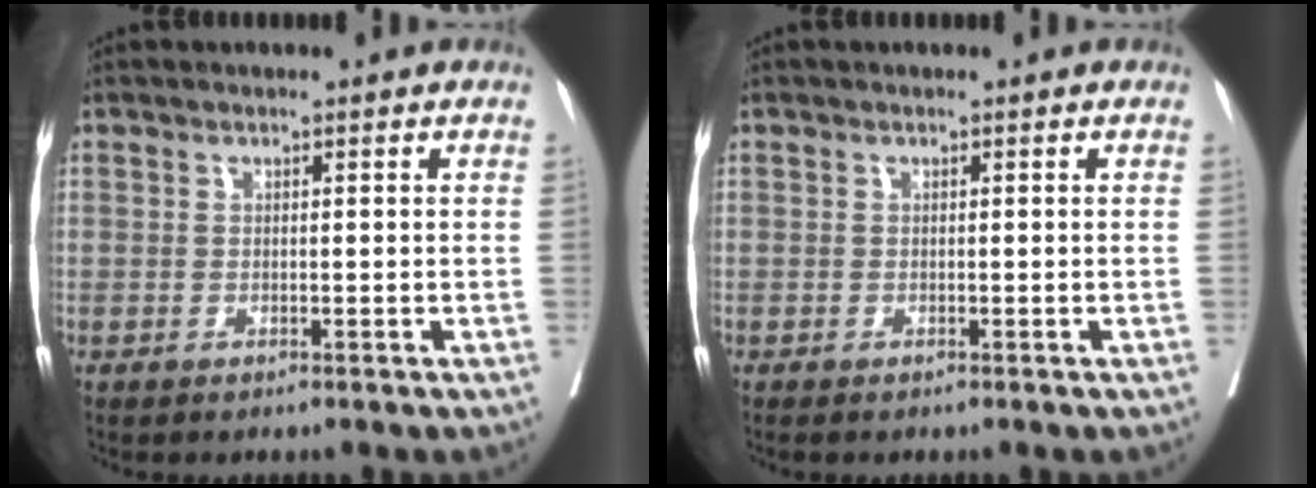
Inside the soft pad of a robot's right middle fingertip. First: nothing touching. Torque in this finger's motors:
{"motor_torque": [-0.05, 0.06, -0.01, 0.00]}